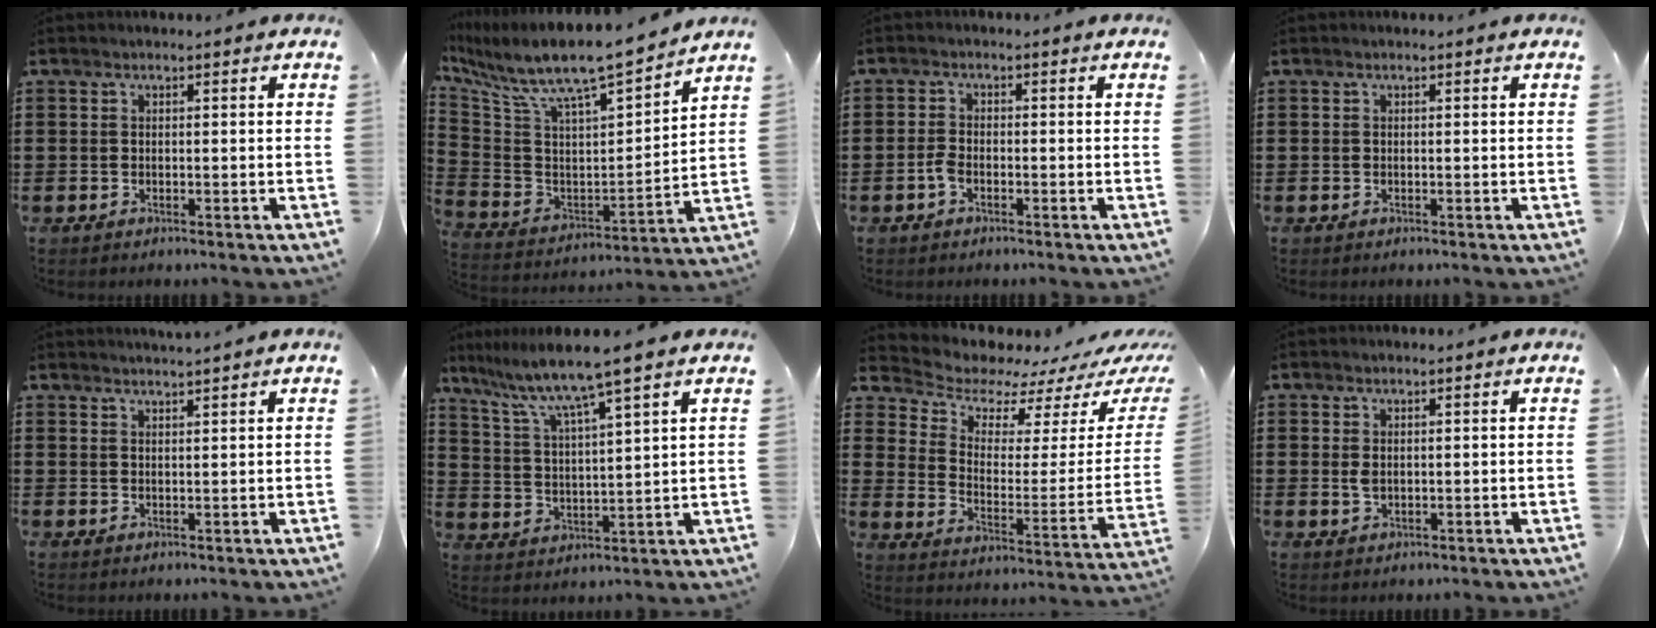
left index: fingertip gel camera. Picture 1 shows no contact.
{"total": 9.4, "force": [8.1, 1.2, 4.7], "torque": [-0.128, -0.065, 0.131]}
{"total": 2.0, "force": [-0.9, 0.9, 1.5], "torque": [-0.046, -0.003, -0.022]}
{"total": 0.0}
{"total": 1.5, "force": [1.5, -0.4, 0.1], "torque": [-0.003, 0.000, 0.029]}
{"total": 7.1, "force": [5.7, -0.4, 4.2], "torque": [-0.106, -0.039, 0.090]}
{"total": 6.6, "force": [6.0, 2.5, 0.6], "torque": [-0.040, -0.058, 0.103]}
{"total": 1.5, "force": [0.4, 0.8, 1.2], "torque": [-0.026, 0.004, 0.007]}